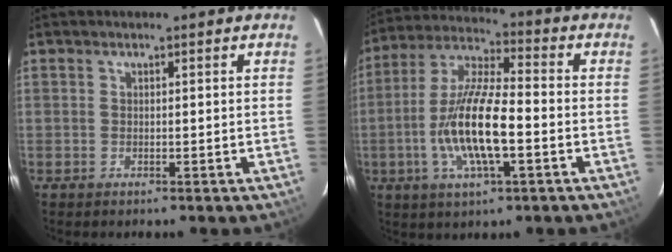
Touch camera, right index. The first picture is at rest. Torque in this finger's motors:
{"motor_torque": [1.29, -0.84, 1.05, 0.21]}